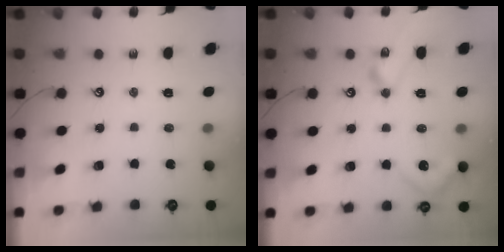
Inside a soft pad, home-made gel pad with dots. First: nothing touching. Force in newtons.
{"total": 18.5, "press": 18.5, "slide": 0.5}